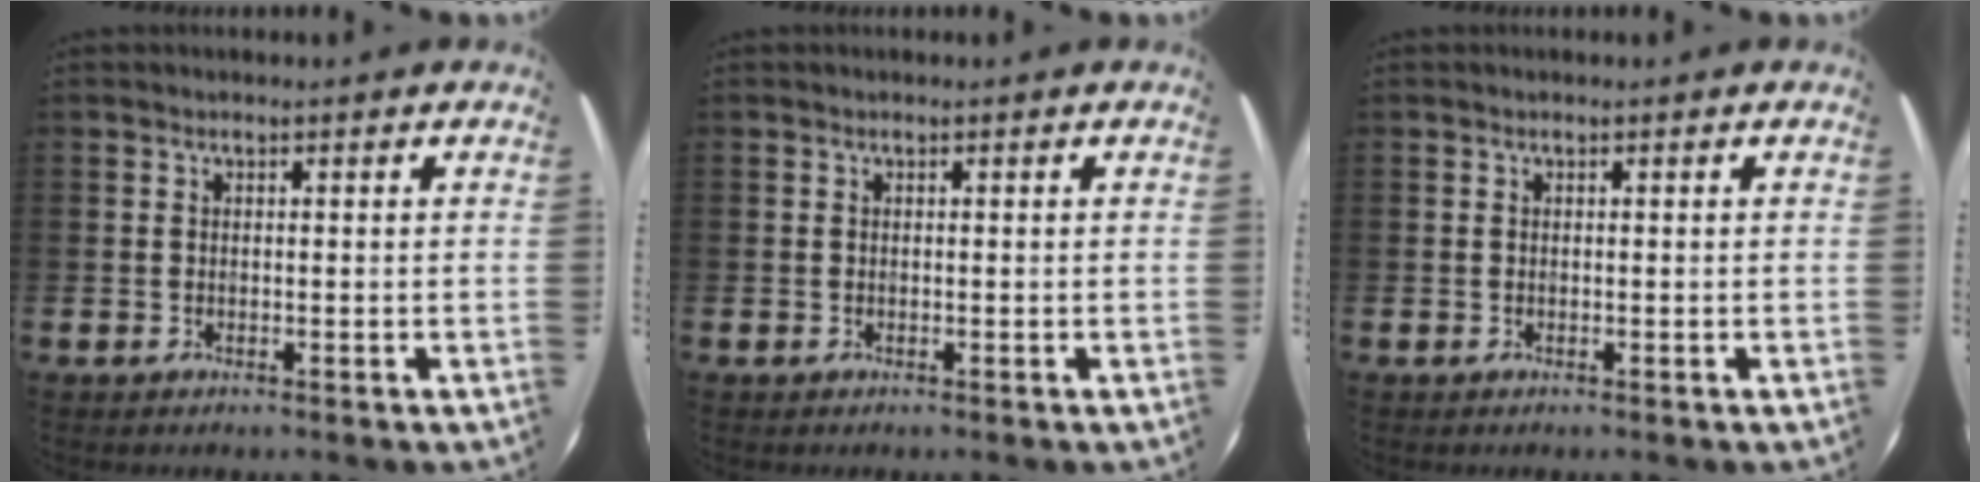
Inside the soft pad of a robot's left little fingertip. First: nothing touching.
{"total": 0.0}
{"total": 0.0}